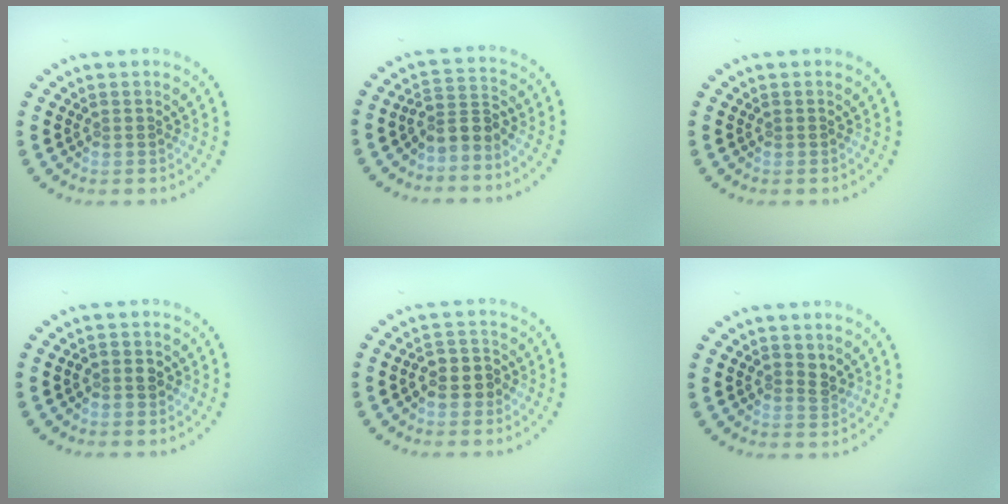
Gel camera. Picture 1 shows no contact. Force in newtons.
{"total": 2.6, "press": 1.9, "slide": 1.8}
{"total": 0.0}
{"total": 1.4, "press": 1.4, "slide": 0.4}
{"total": 2.6, "press": 2.4, "slide": 1.0}
{"total": 1.3, "press": 1.2, "slide": 0.5}